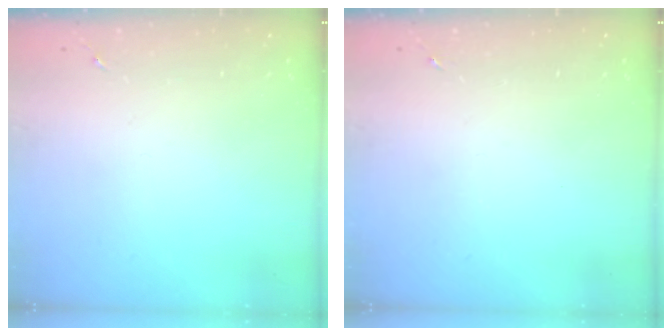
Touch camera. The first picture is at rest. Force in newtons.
{"total": 0.0}